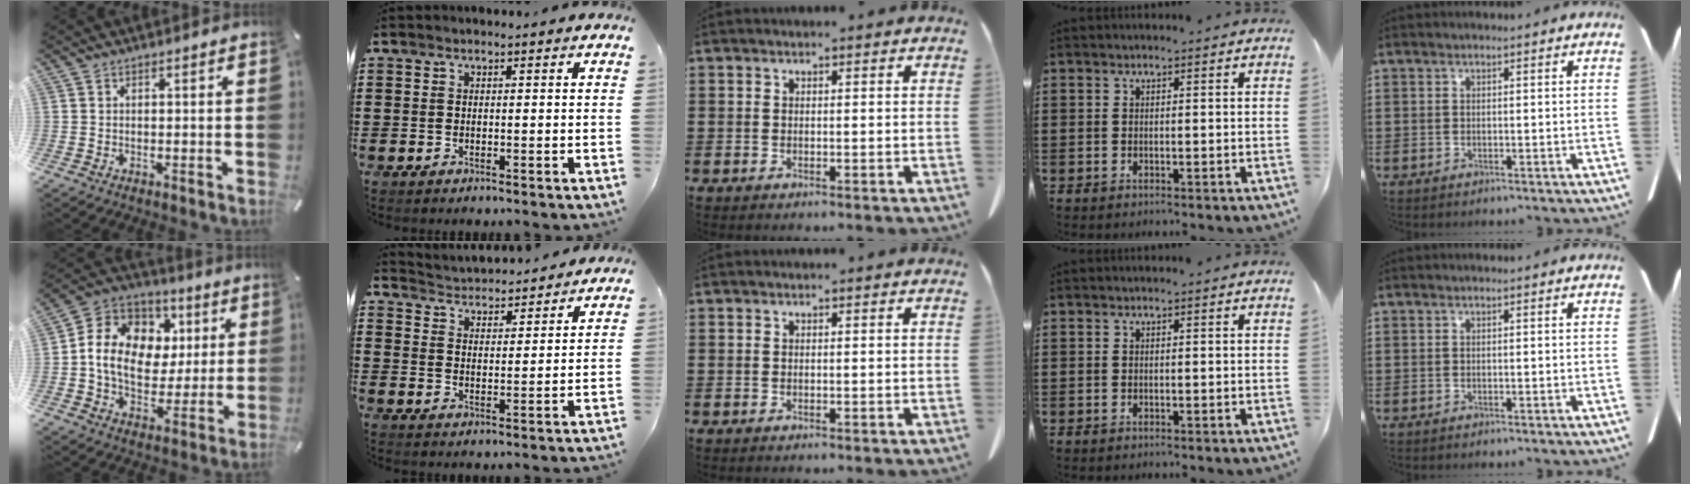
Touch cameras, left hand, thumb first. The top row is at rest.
{"thumb": {"total": 13.8, "force": [0.7, 11.6, 7.5], "torque": [-0.153, 0.009, 0.019]}, "index": {"total": 3.4, "force": [3.3, 0.4, -0.3], "torque": [-0.014, -0.024, 0.055]}}